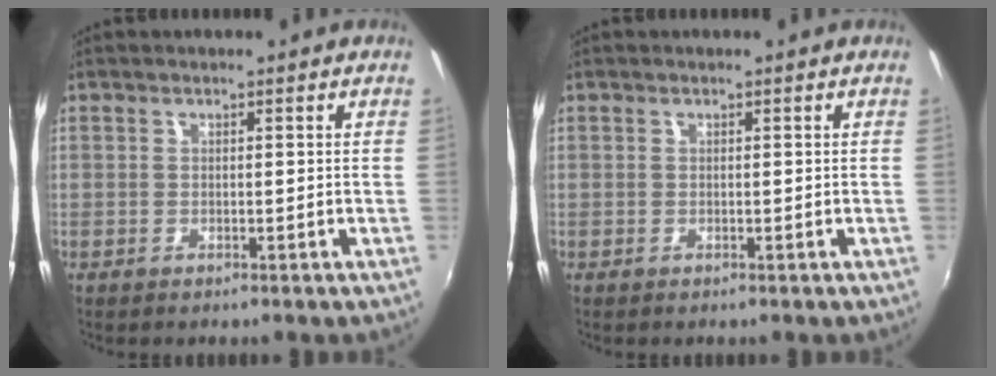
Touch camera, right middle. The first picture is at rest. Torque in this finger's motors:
{"motor_torque": [0.00, 0.00, 0.00, 0.00]}